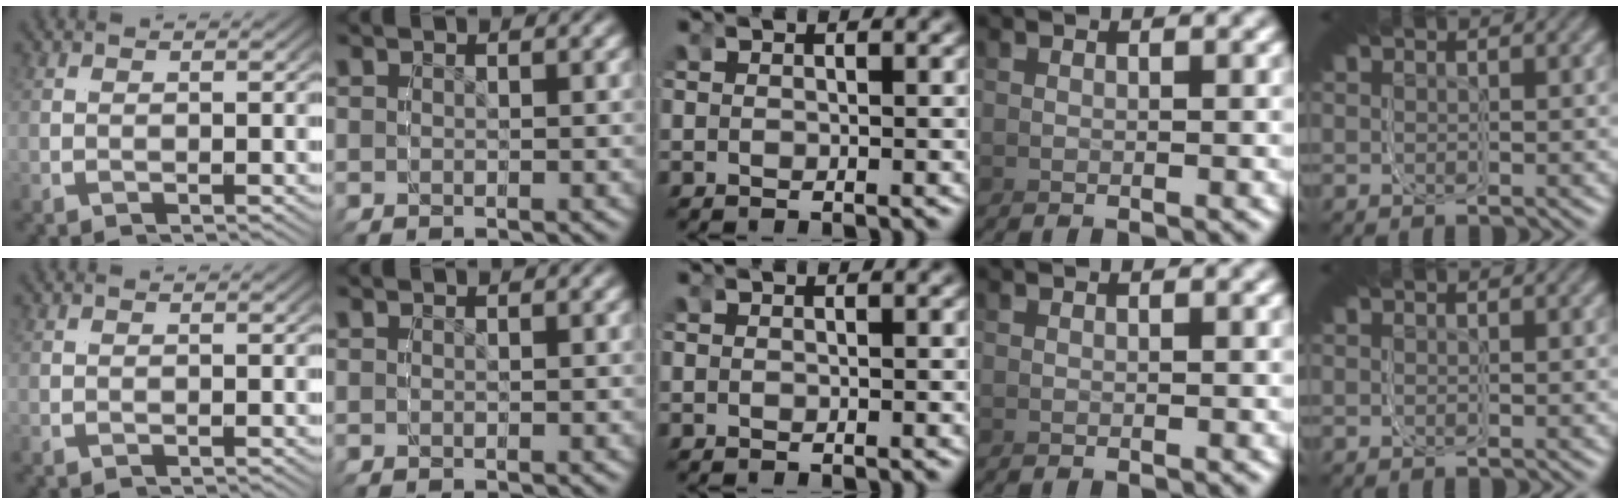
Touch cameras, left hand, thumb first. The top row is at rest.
{}